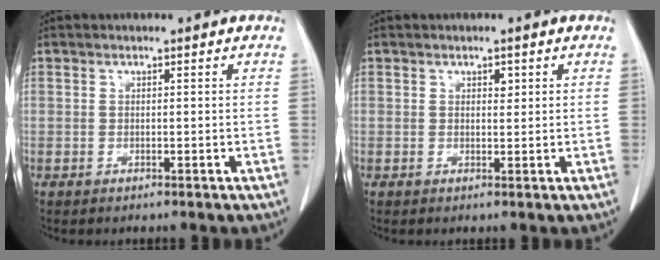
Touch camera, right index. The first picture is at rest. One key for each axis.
{"total": 1.1, "fx": 0.5, "fy": 0.6, "fz": 0.8, "tx": -0.008, "ty": -0.002, "tz": 0.007}